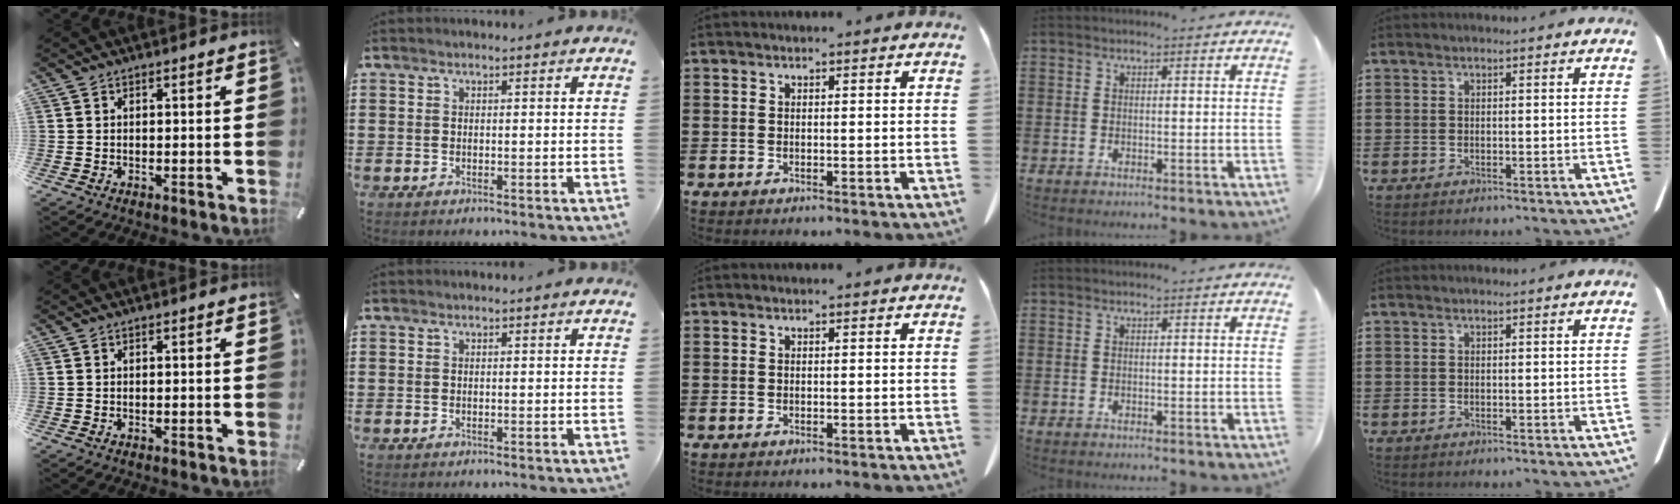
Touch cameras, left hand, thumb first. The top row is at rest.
{}